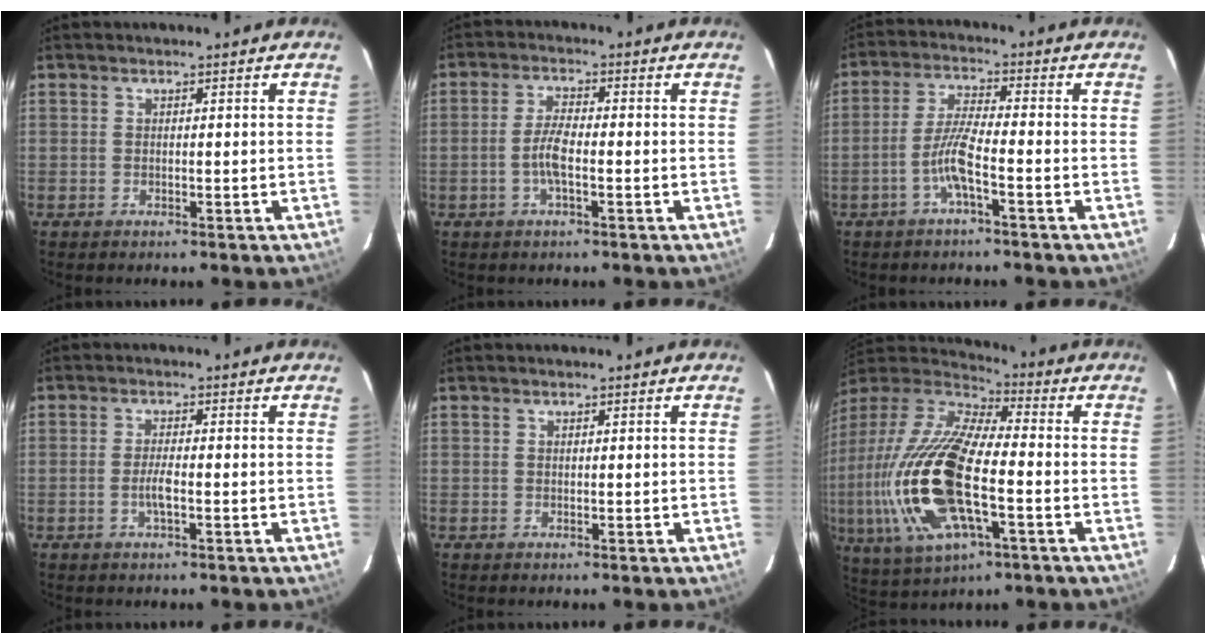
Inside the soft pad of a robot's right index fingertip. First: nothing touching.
{"total": 4.5, "force": [-1.3, 1.1, 4.2], "torque": [-0.090, 0.004, -0.027]}
{"total": 5.6, "force": [-2.7, 0.1, 4.9], "torque": [-0.107, 0.005, -0.053]}
{"total": 2.8, "force": [-1.0, 0.4, 2.6], "torque": [-0.052, -0.002, -0.018]}
{"total": 0.0}
{"total": 26.5, "force": [-5.4, 10.2, 23.9], "torque": [-0.496, -0.035, -0.101]}